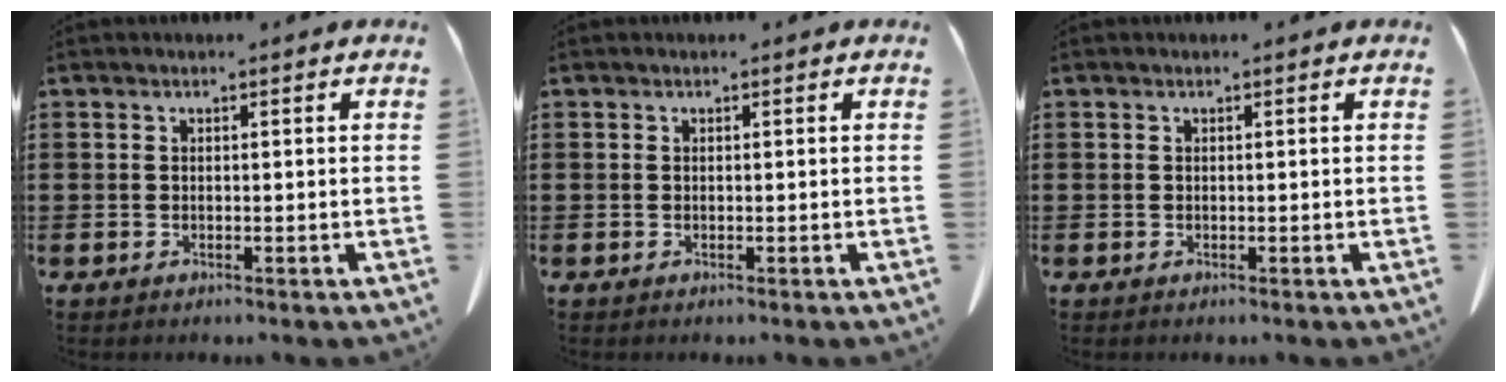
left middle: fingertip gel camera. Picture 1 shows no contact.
{"total": 0.0}
{"total": 0.0}